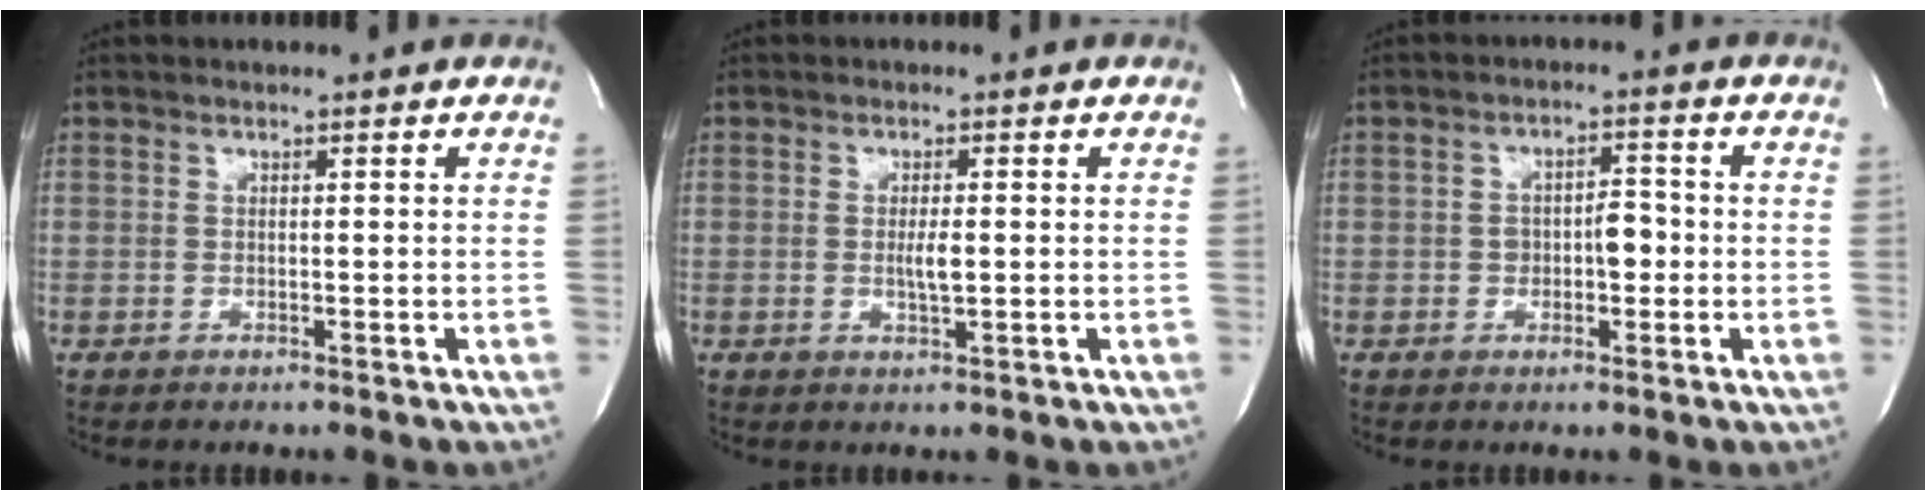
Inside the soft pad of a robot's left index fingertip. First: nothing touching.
{"total": 2.5, "force": [-0.2, 0.4, 2.5], "torque": [-0.049, -0.003, -0.002]}
{"total": 4.1, "force": [-0.7, 2.2, 3.4], "torque": [-0.051, 0.014, -0.009]}